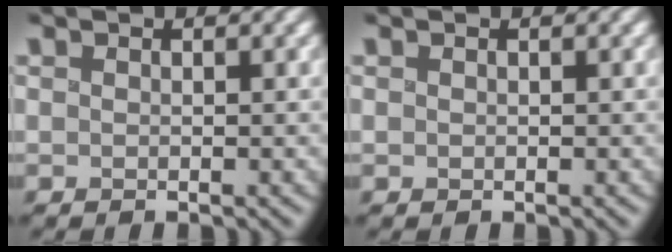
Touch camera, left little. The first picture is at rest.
{"total": 0.0}